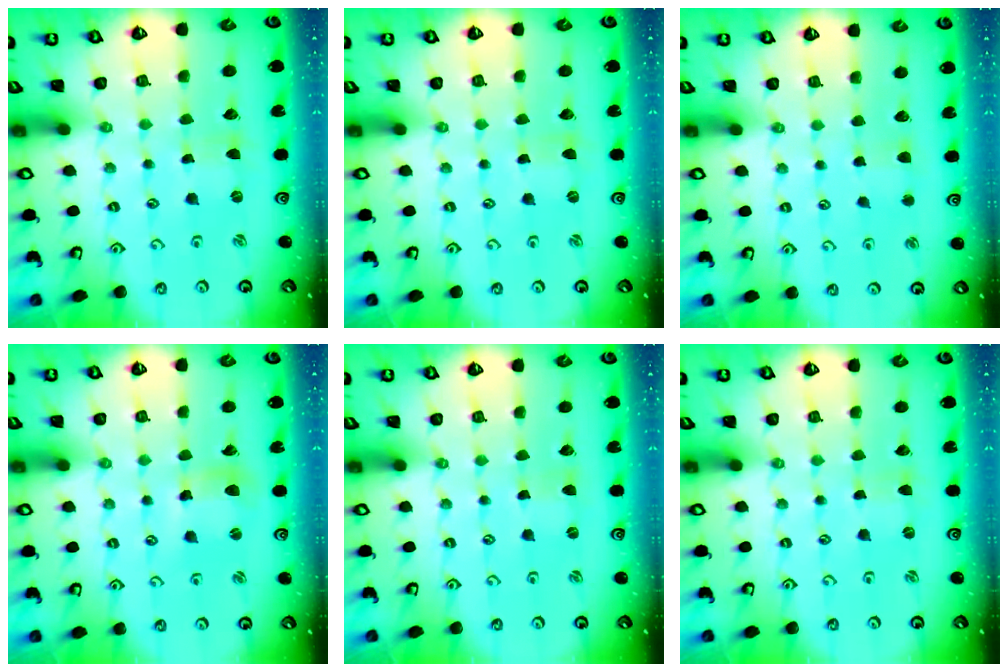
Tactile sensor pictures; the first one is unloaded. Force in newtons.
{"total": 0.0}
{"total": 2.6, "press": 2.6, "slide": 0.4}
{"total": 6.3, "press": 6.2, "slide": 1.0}
{"total": 0.0}
{"total": 0.0}